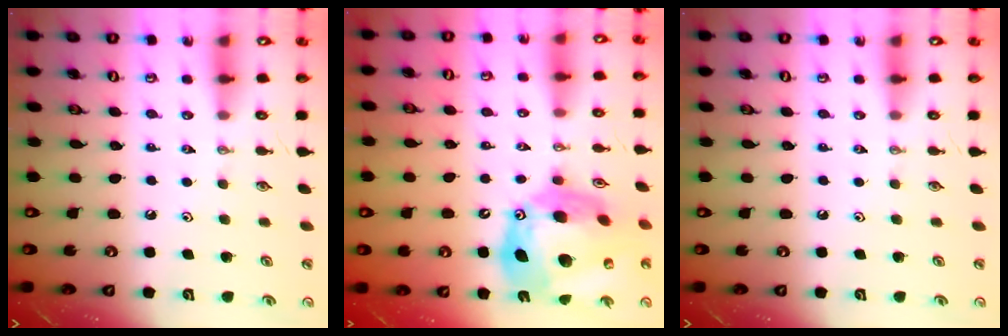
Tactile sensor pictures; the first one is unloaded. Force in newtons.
{"total": 23.3, "press": 23.2, "slide": 2.2}
{"total": 0.0}